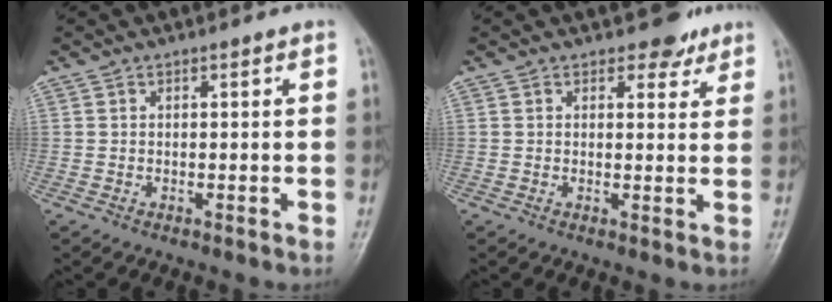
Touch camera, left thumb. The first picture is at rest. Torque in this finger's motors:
{"motor_torque": [0.59, -0.09, 0.57, -0.04, -0.04]}